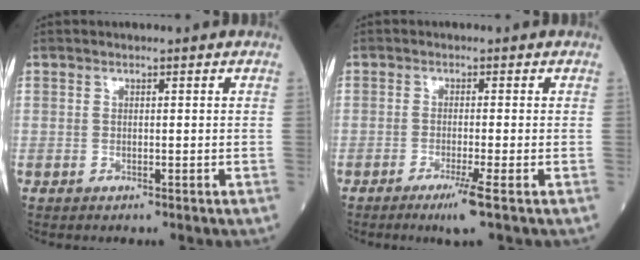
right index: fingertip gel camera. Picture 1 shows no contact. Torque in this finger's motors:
{"motor_torque": [0.42, -0.29, 0.20, 0.06]}